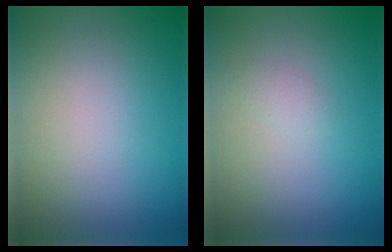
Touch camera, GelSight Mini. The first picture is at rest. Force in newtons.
{"total": 0.8, "press": 0.8, "slide": 0.0}